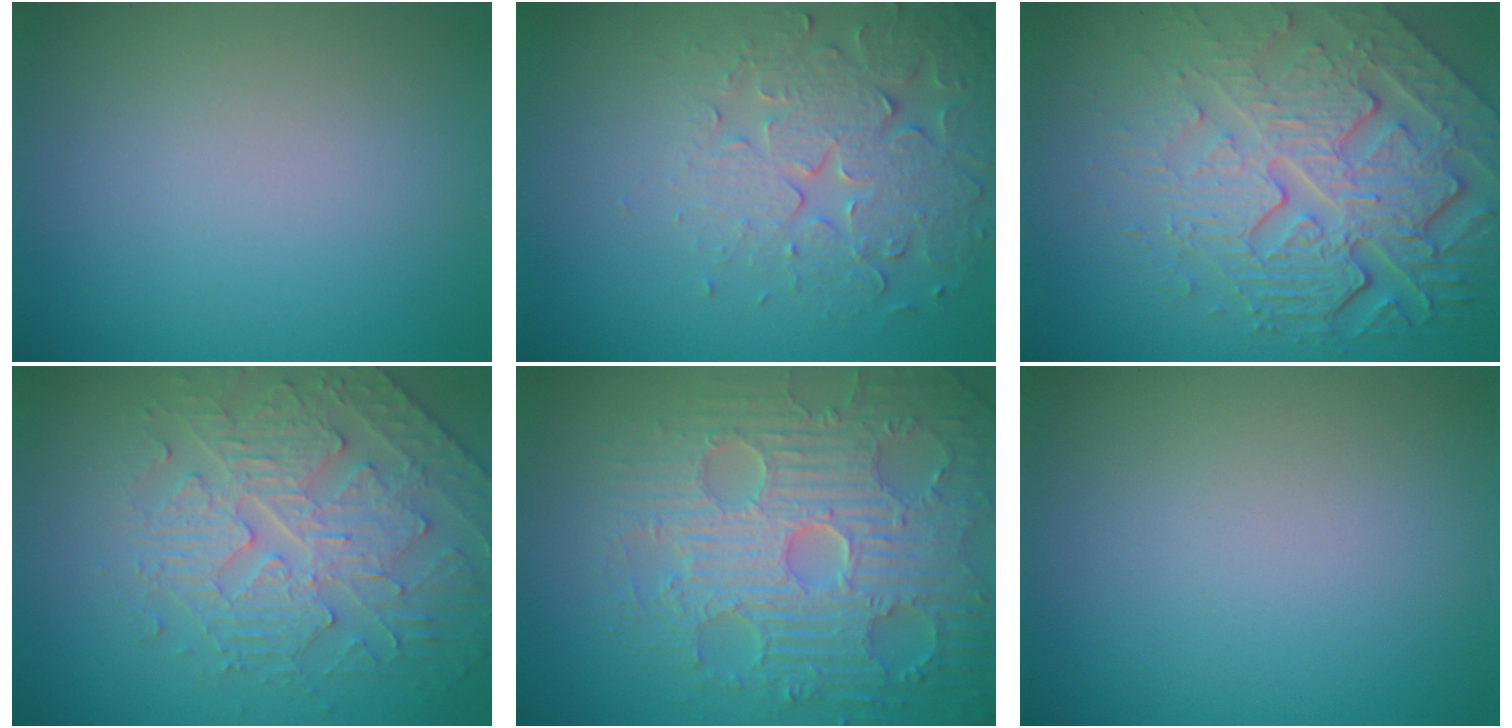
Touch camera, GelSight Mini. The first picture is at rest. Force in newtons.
{"total": 5.0, "press": 4.1, "slide": 2.9}
{"total": 8.4, "press": 5.8, "slide": 6.0}
{"total": 4.3, "press": 4.2, "slide": 0.9}
{"total": 9.1, "press": 6.7, "slide": 6.2}
{"total": 0.0}